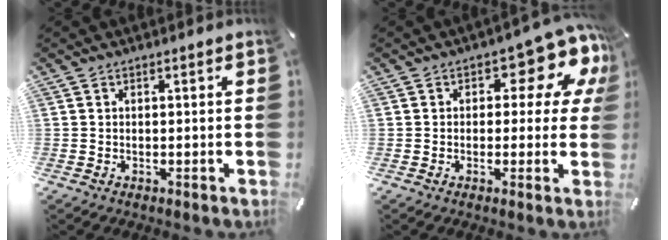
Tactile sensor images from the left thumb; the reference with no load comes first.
{"total": 11.1, "force": [4.6, 5.8, 8.3], "torque": [-0.091, -0.040, 0.076]}